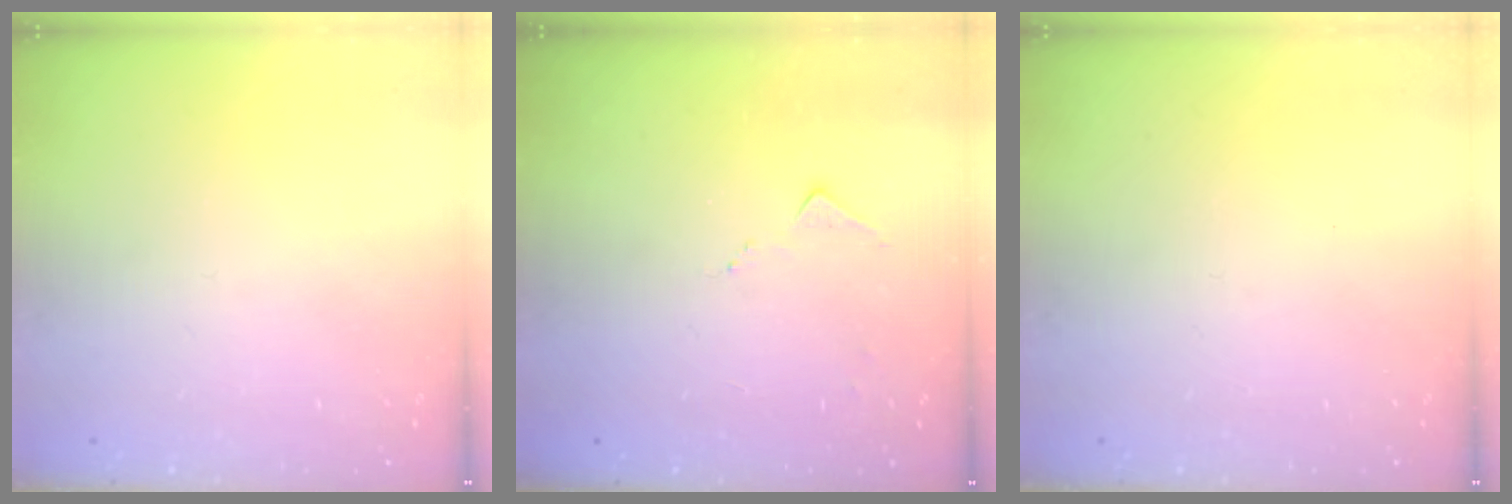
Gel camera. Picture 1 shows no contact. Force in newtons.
{"total": 6.0, "press": 5.9, "slide": 0.7}
{"total": 0.0}